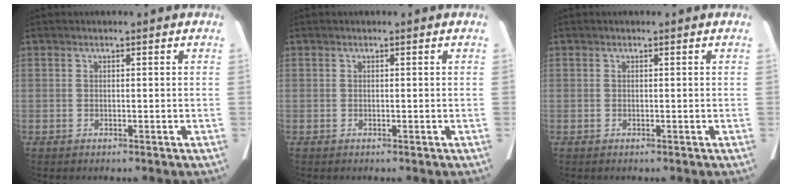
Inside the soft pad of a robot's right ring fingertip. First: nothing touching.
{"total": 0.0}
{"total": 0.0}